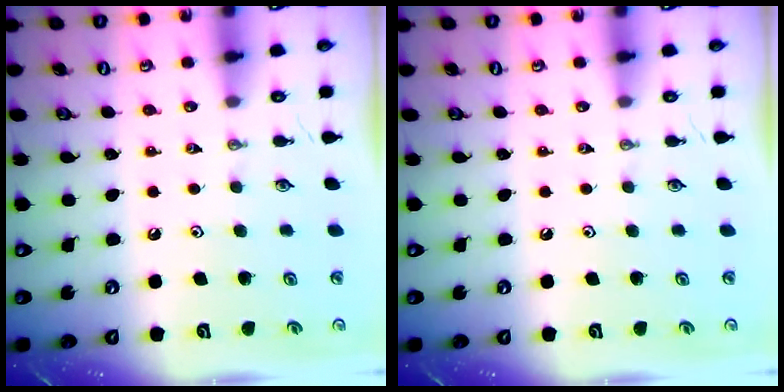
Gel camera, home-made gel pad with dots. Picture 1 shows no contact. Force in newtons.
{"total": 0.0}